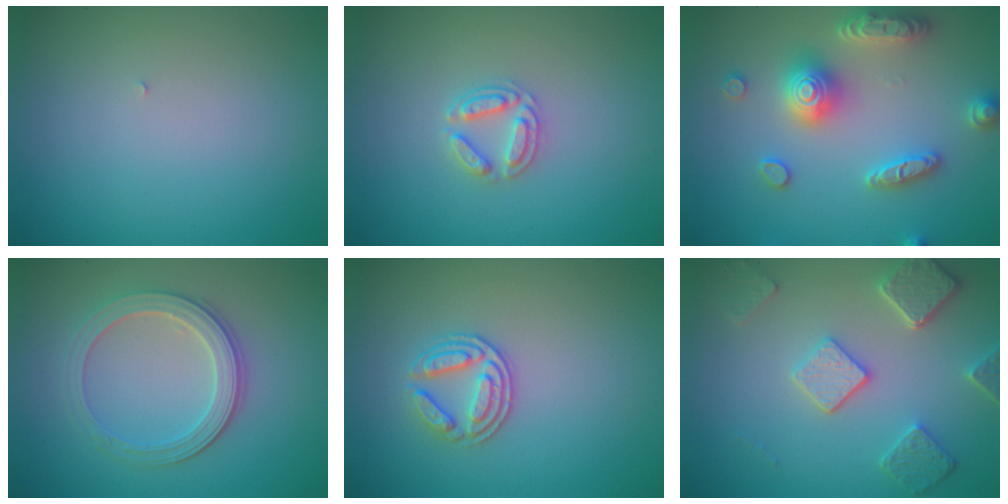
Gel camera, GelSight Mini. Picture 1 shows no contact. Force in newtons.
{"total": 2.5, "press": 2.5, "slide": 0.4}
{"total": 5.5, "press": 5.4, "slide": 0.9}
{"total": 3.9, "press": 3.3, "slide": 2.0}
{"total": 2.9, "press": 2.6, "slide": 1.1}
{"total": 4.9, "press": 4.0, "slide": 2.9}